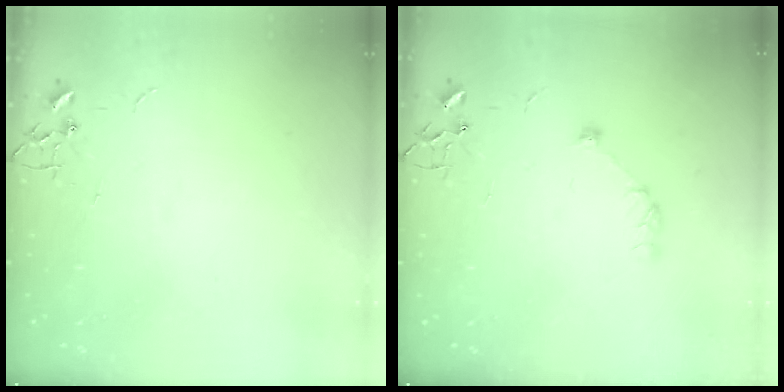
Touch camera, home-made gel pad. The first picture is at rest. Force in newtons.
{"total": 5.7, "press": 5.6, "slide": 0.6}